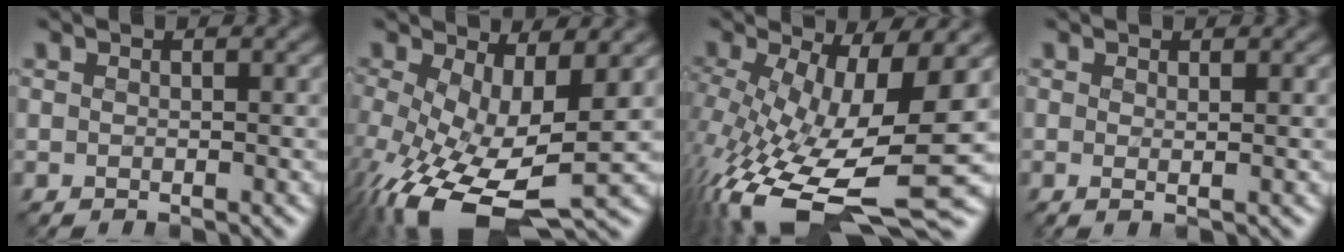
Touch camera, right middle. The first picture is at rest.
{"total": 10.3, "force": [-2.4, 4.6, 8.9], "torque": [-0.184, -0.031, -0.032]}
{"total": 14.0, "force": [-4.1, 4.9, 12.5], "torque": [-0.236, -0.024, -0.066]}
{"total": 0.9, "force": [0.2, 0.2, 0.8], "torque": [-0.011, -0.003, 0.000]}